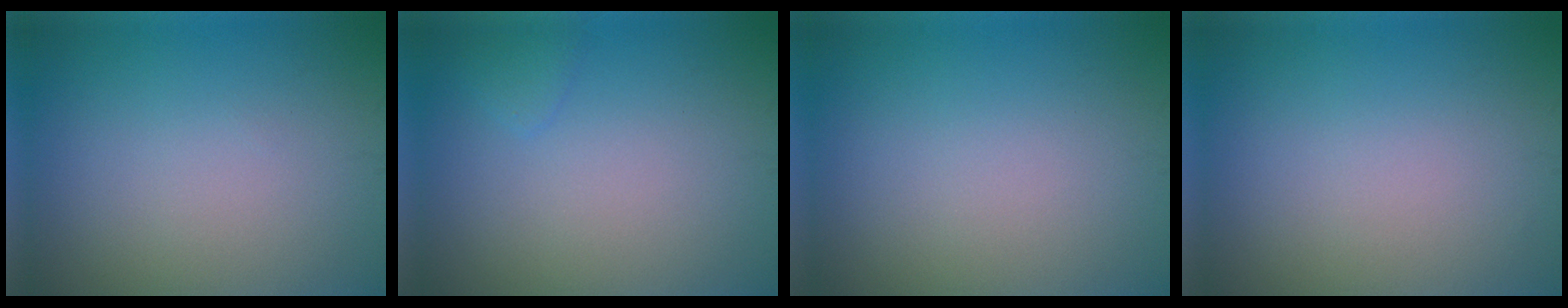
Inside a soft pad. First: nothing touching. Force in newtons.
{"total": 0.9, "press": 0.9, "slide": 0.1}
{"total": 0.0}
{"total": 0.0}